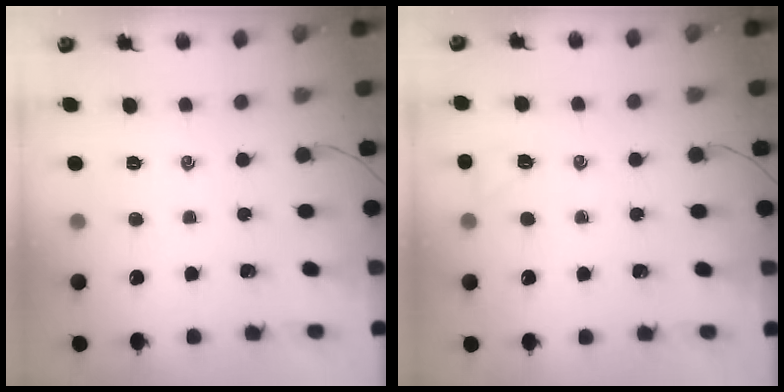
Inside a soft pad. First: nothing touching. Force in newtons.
{"total": 4.4, "press": 4.2, "slide": 1.2}